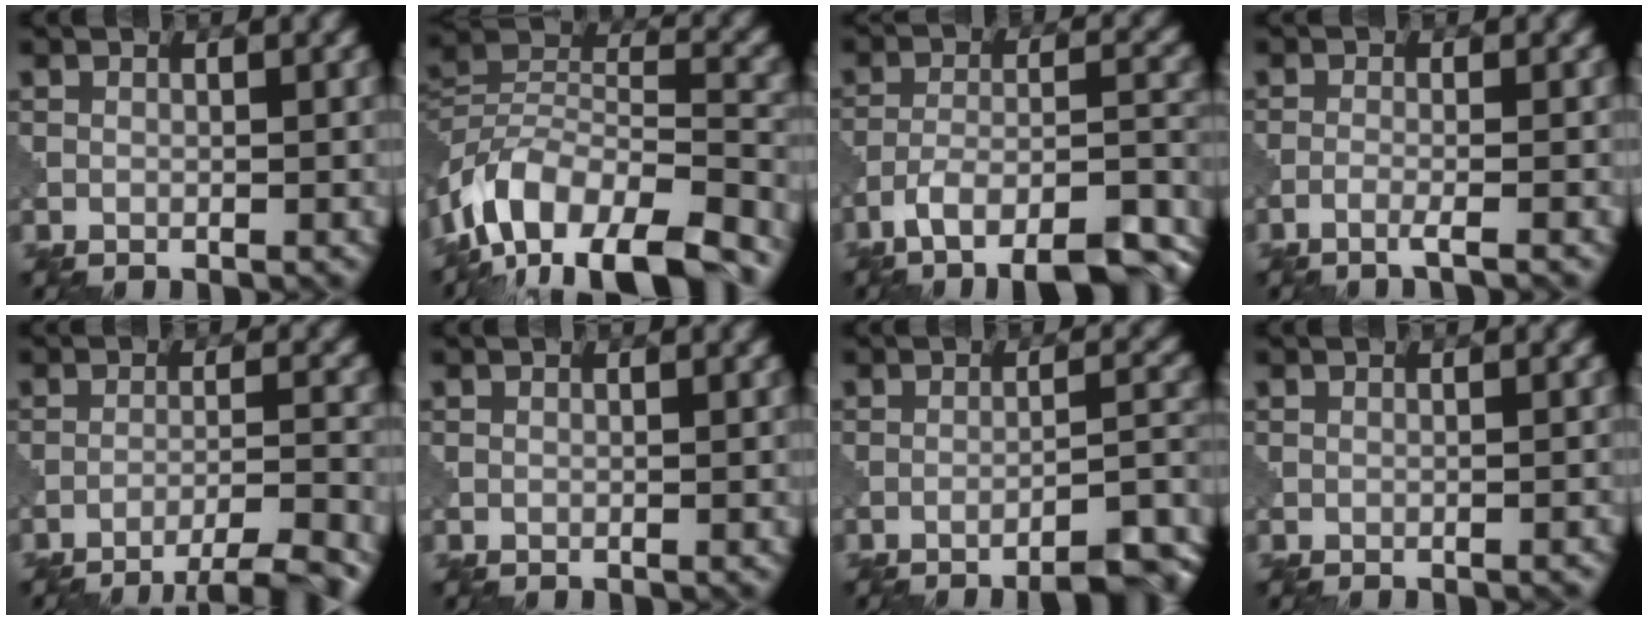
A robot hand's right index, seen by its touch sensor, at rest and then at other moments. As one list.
[{"total": 13.6, "force": [-9.8, 5.7, 7.4], "torque": [-0.152, 0.012, -0.166]}, {"total": 13.3, "force": [-10.6, 3.9, 7.1], "torque": [-0.108, -0.006, -0.142]}, {"total": 1.9, "force": [-1.2, 0.3, 1.5], "torque": [-0.011, 0.003, -0.040]}, {"total": 6.6, "force": [-5.6, 0.9, 3.5], "torque": [-0.049, 0.004, -0.078]}, {"total": 0.0}, {"total": 8.3, "force": [-6.6, 1.7, 4.7], "torque": [-0.048, 0.016, -0.078]}, {"total": 1.0, "force": [-0.9, 0.2, 0.4], "torque": [0.002, 0.002, -0.015]}]